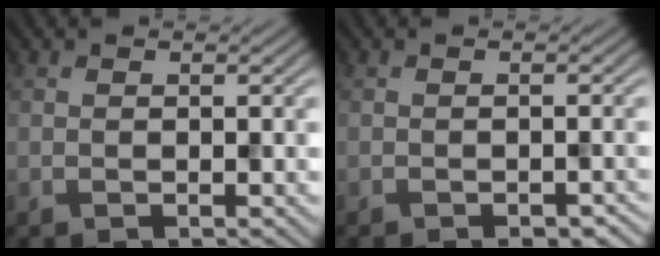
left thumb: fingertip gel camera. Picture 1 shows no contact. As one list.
[{"total": 3.0, "force": [-2.3, 0.9, 1.8], "torque": [-0.027, -0.004, -0.020]}]